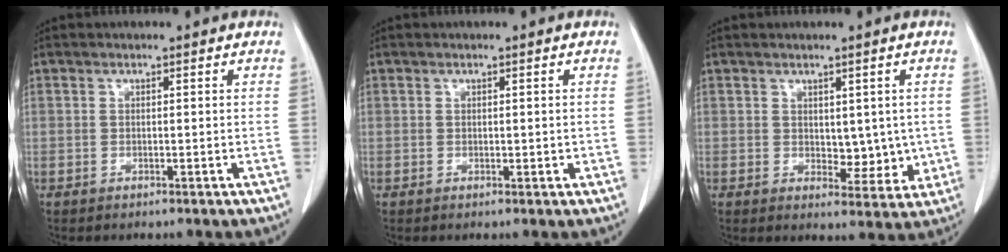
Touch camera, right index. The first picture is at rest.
{"total": 1.4, "force": [-0.1, 0.9, 1.1], "torque": [-0.011, 0.000, 0.003]}
{"total": 5.7, "force": [0.4, 3.4, 4.6], "torque": [-0.045, -0.007, 0.018]}